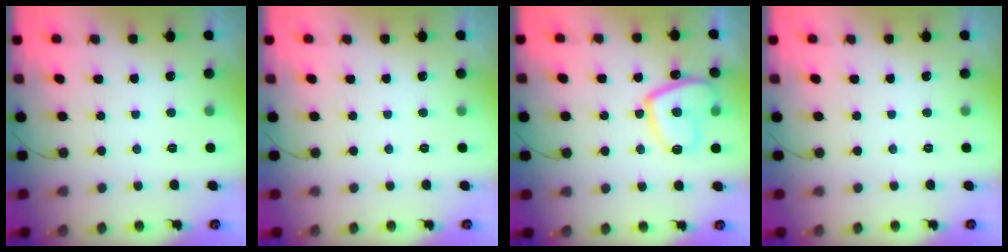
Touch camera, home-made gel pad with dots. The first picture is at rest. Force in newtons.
{"total": 0.0}
{"total": 12.4, "press": 12.3, "slide": 1.2}
{"total": 0.0}